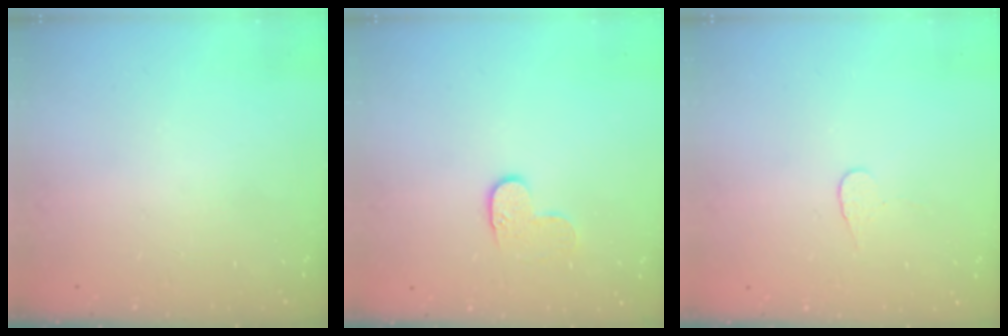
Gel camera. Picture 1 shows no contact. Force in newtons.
{"total": 5.4, "press": 5.4, "slide": 0.3}
{"total": 3.7, "press": 3.7, "slide": 0.4}